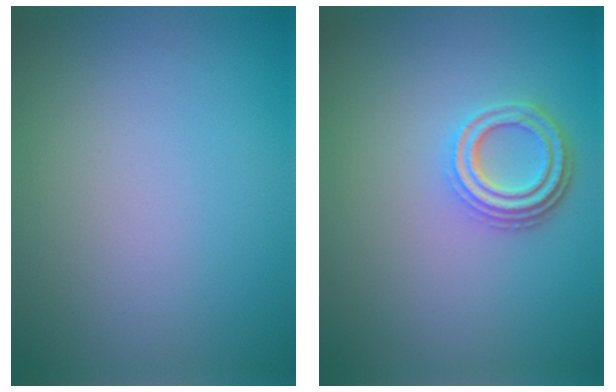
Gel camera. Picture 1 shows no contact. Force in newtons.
{"total": 3.6, "press": 2.8, "slide": 2.2}